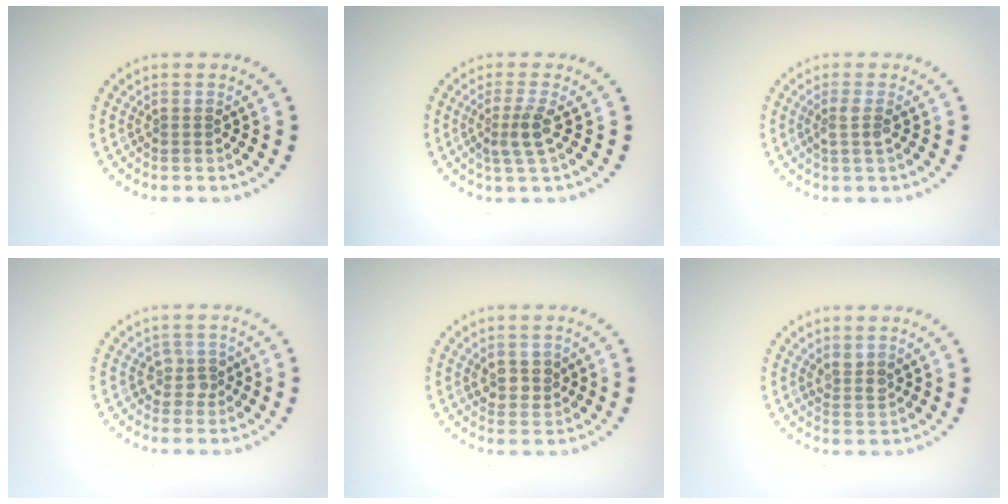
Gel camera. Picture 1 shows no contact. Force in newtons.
{"total": 2.4, "press": 1.8, "slide": 1.6}
{"total": 1.5, "press": 1.2, "slide": 0.9}
{"total": 1.5, "press": 1.2, "slide": 0.9}
{"total": 2.0, "press": 1.9, "slide": 0.7}
{"total": 1.4, "press": 1.2, "slide": 0.8}